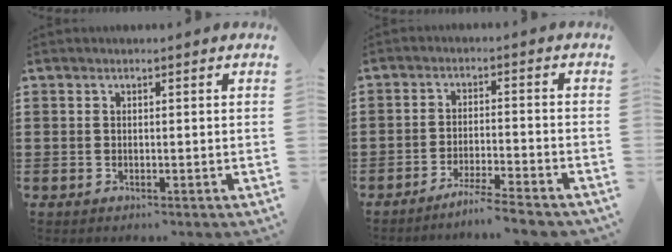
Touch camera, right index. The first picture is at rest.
{"total": 4.2, "force": [-3.9, -0.6, 1.5], "torque": [-0.032, -0.010, -0.078]}